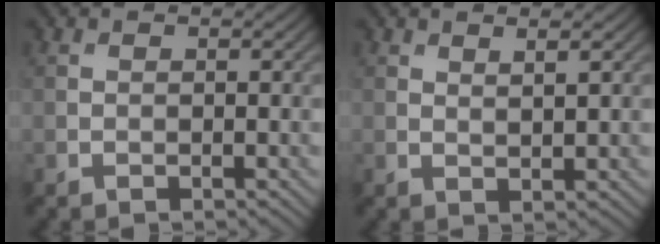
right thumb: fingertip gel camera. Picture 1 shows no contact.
{"total": 1.4, "force": [1.0, 0.1, 0.9], "torque": [-0.019, -0.001, 0.018]}